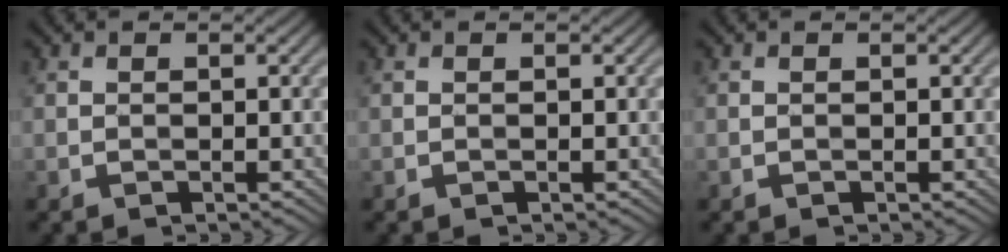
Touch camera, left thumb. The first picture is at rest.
{"total": 0.0}
{"total": 0.0}